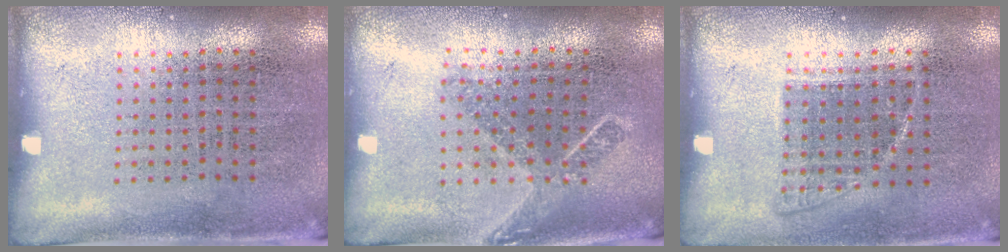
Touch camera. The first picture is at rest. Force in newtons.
{"total": 1.8, "press": 1.3, "slide": 1.2}
{"total": 1.0, "press": 0.9, "slide": 0.5}